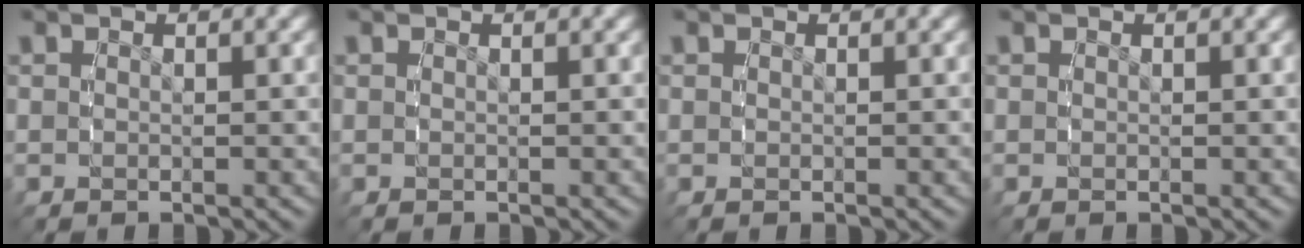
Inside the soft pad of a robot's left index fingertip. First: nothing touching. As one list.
[{"total": 0.0}, {"total": 0.0}, {"total": 0.0}]